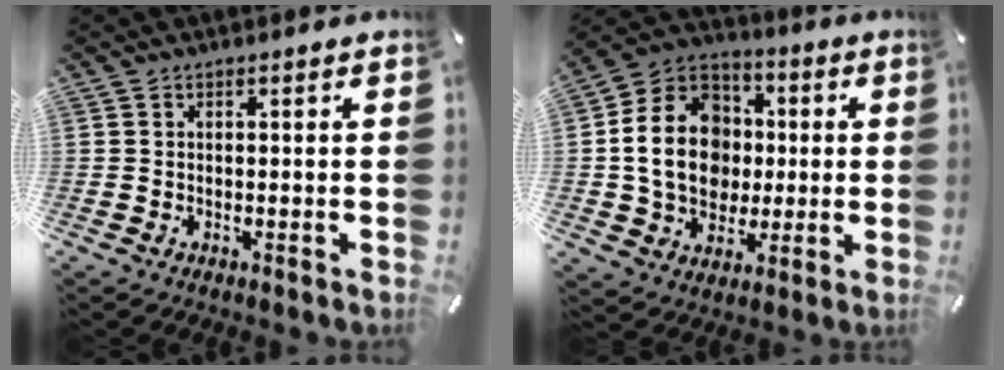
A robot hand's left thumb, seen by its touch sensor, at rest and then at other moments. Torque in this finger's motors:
{"motor_torque": [1.37, 1.37, 1.12, -0.69, 0.60]}